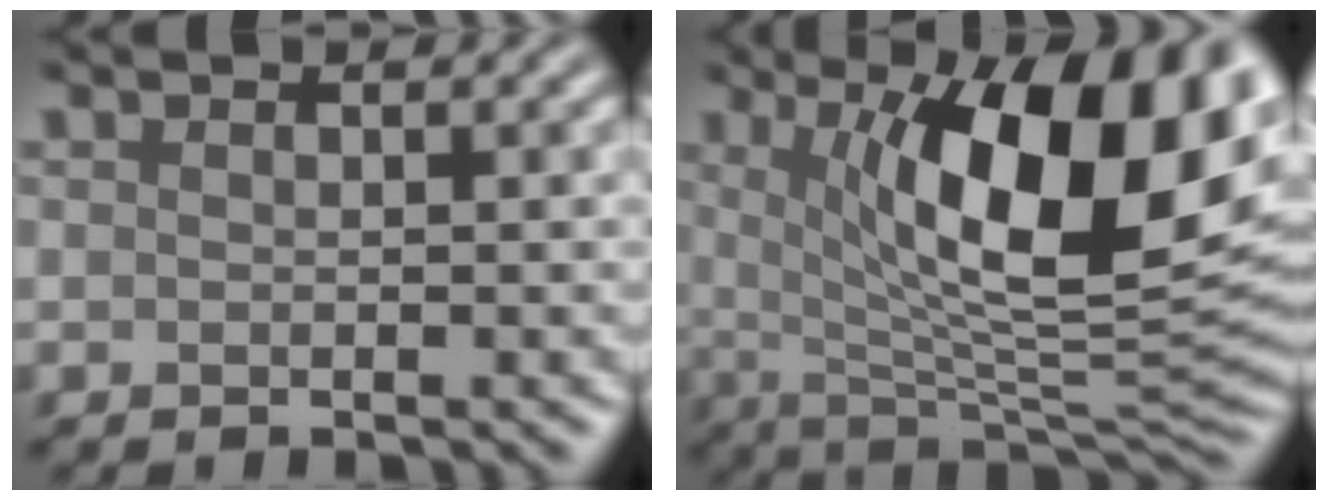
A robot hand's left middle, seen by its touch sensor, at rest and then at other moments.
{"total": 14.7, "force": [4.0, 4.5, 13.4], "torque": [-0.185, -0.005, 0.061]}